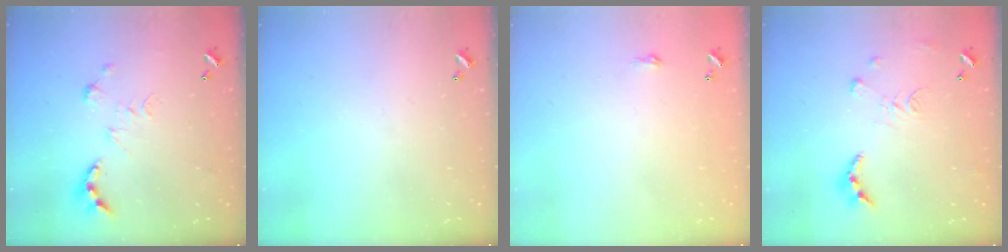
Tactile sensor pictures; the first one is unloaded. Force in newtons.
{"total": 0.0}
{"total": 1.8, "press": 1.8, "slide": 0.3}
{"total": 9.6, "press": 9.5, "slide": 0.9}